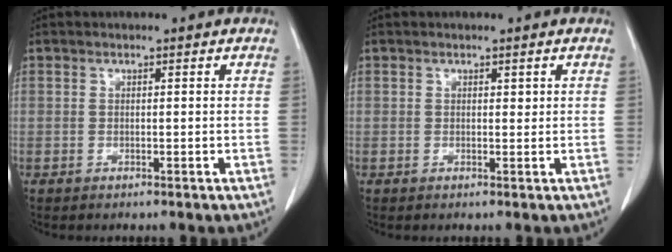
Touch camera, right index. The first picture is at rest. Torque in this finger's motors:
{"motor_torque": [-0.07, 0.12, 0.00, -0.01]}